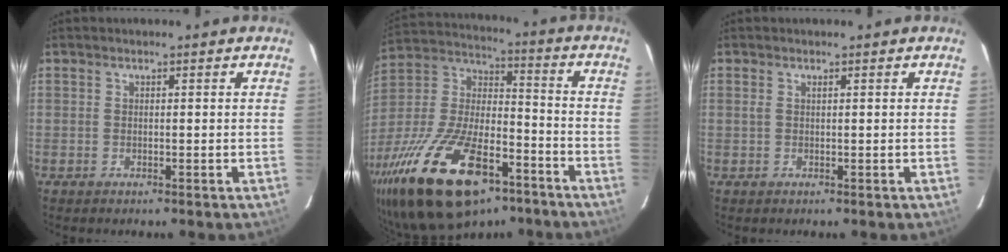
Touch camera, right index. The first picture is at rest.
{"total": 29.7, "force": [-17.2, 13.1, 20.3], "torque": [-0.412, -0.022, -0.280]}
{"total": 0.5, "force": [0.3, 0.1, 0.4], "torque": [-0.011, 0.003, 0.005]}